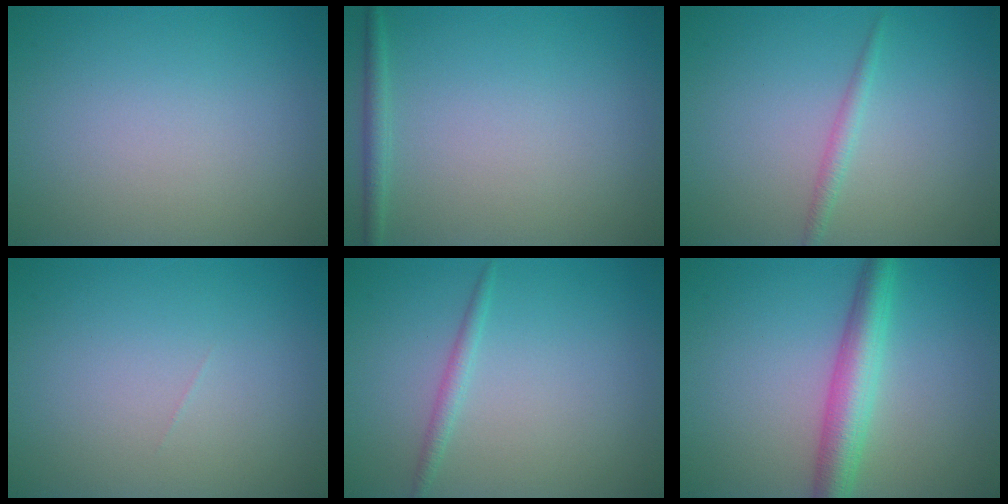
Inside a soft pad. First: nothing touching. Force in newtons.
{"total": 1.3, "press": 1.3, "slide": 0.1}
{"total": 1.1, "press": 1.1, "slide": 0.0}
{"total": 0.0}
{"total": 1.2, "press": 1.2, "slide": 0.1}
{"total": 4.5, "press": 4.5, "slide": 0.1}